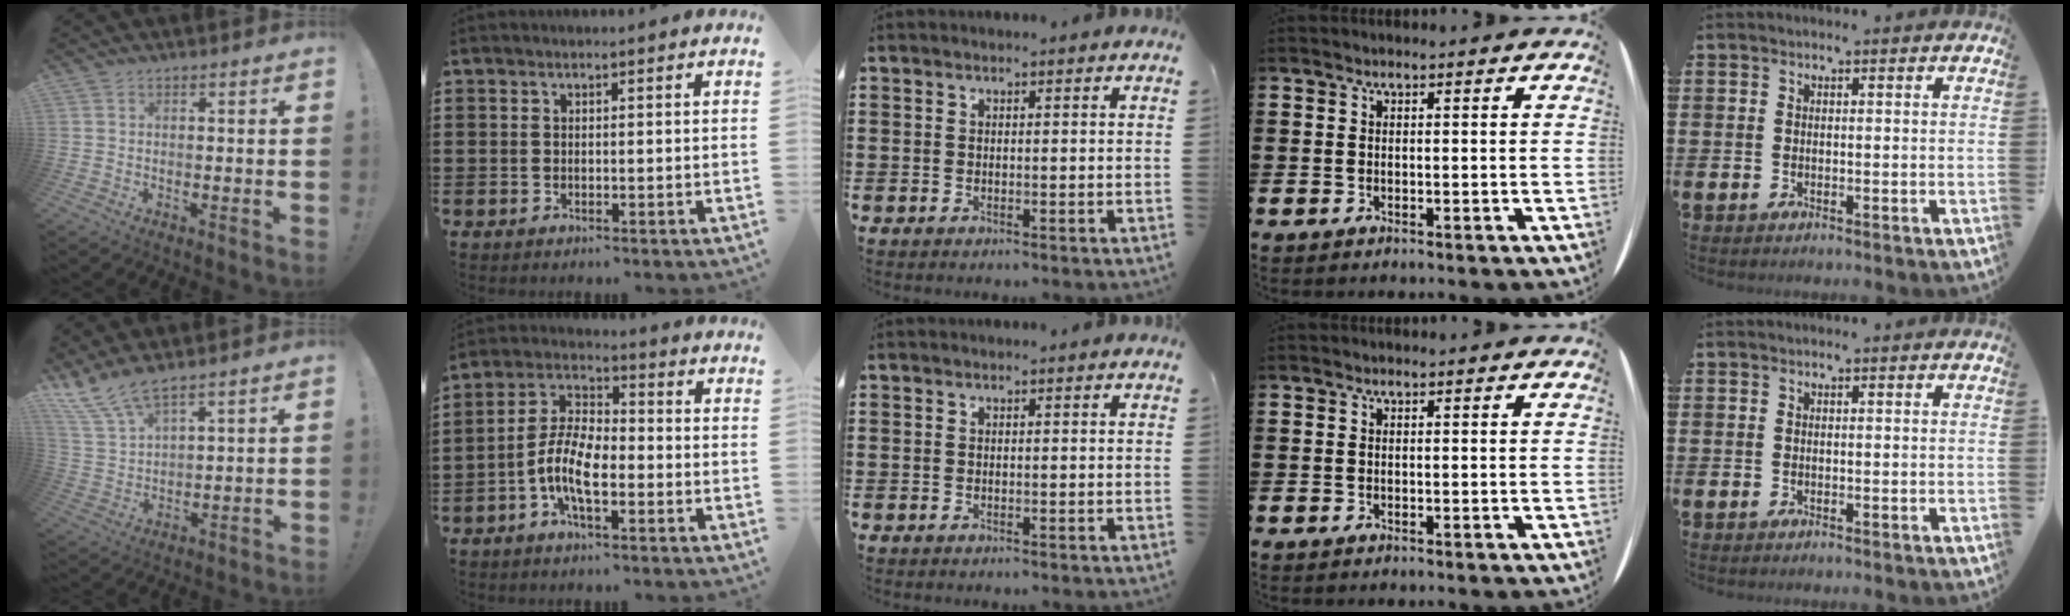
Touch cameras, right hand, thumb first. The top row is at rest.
{"thumb": {"total": 8.2, "force": [7.1, 1.7, 3.9], "torque": [-0.099, -0.034, 0.139]}, "index": {"total": 8.6, "force": [-3.1, 3.5, 7.2], "torque": [-0.177, -0.008, -0.067]}}